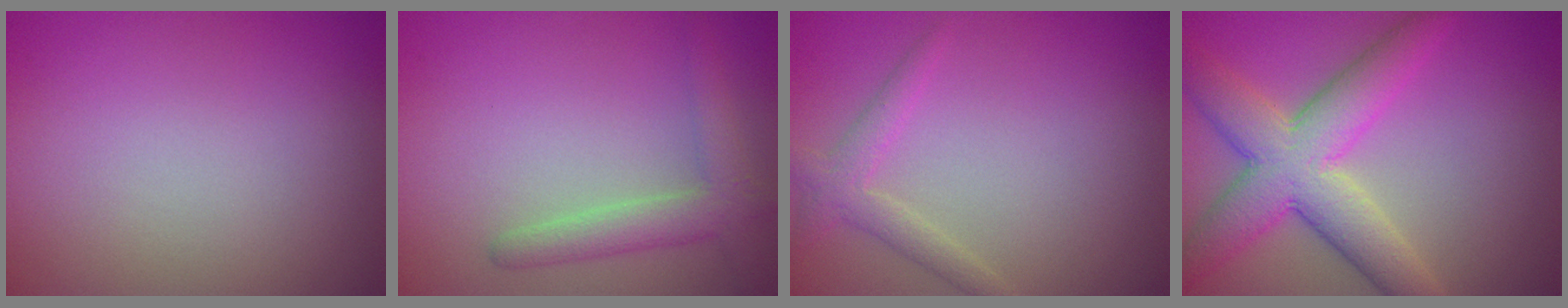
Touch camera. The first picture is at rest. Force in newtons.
{"total": 3.0, "press": 3.0, "slide": 0.1}
{"total": 2.0, "press": 2.0, "slide": 0.1}
{"total": 7.7, "press": 7.7, "slide": 0.1}